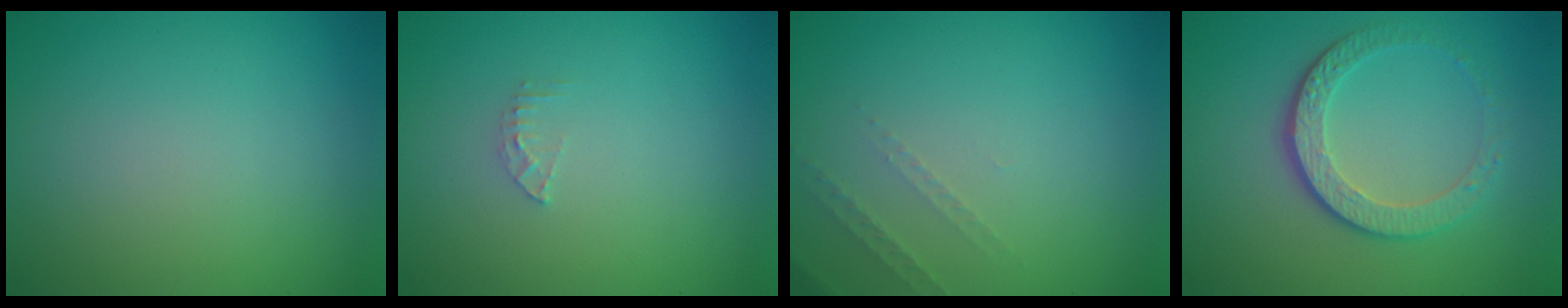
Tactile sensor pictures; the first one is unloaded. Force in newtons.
{"total": 0.9, "press": 0.9, "slide": 0.1}
{"total": 1.3, "press": 1.2, "slide": 0.4}
{"total": 4.4, "press": 3.2, "slide": 2.9}